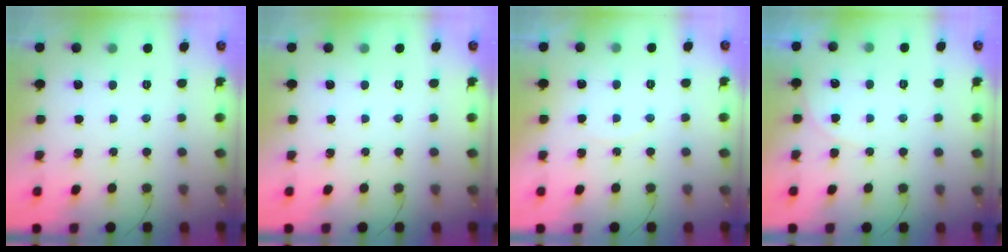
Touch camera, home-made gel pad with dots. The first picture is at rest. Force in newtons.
{"total": 0.0}
{"total": 2.2, "press": 2.1, "slide": 0.4}
{"total": 4.7, "press": 4.7, "slide": 0.3}